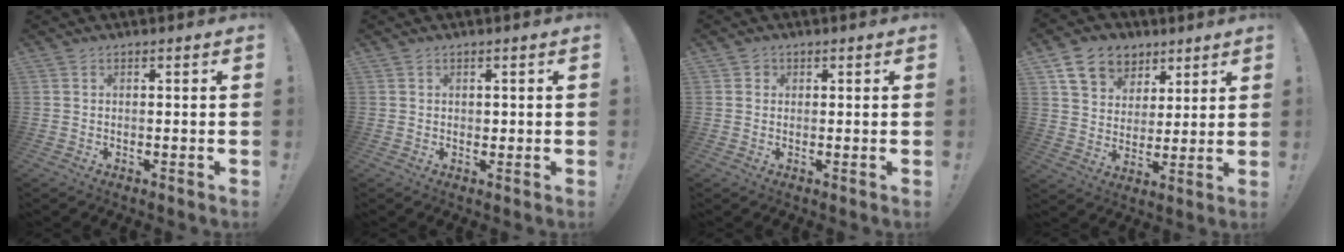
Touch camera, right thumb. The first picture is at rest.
{"total": 1.0, "force": [0.3, 0.9, 0.2], "torque": [0.001, 0.000, 0.004]}
{"total": 1.4, "force": [0.5, 1.3, 0.3], "torque": [-0.004, 0.002, 0.008]}
{"total": 12.5, "force": [7.0, 9.4, 4.5], "torque": [-0.067, -0.037, 0.139]}